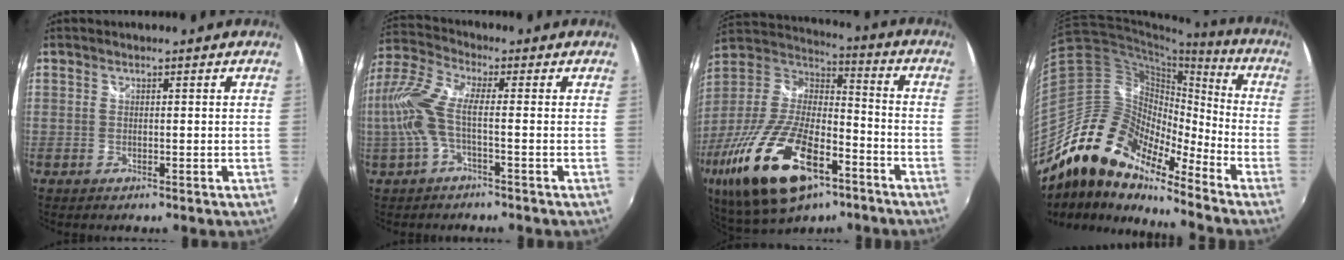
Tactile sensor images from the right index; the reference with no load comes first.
{"total": 10.4, "force": [-1.7, 2.8, 9.9], "torque": [-0.214, 0.003, -0.037]}
{"total": 27.5, "force": [-14.1, 12.2, 20.3], "torque": [-0.412, -0.042, -0.241]}
{"total": 17.4, "force": [-13.2, 6.3, 9.4], "torque": [-0.162, -0.003, -0.261]}